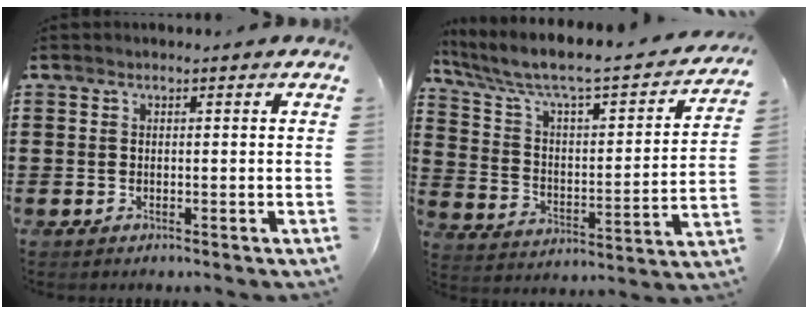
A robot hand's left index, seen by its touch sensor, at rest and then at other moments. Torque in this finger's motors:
{"motor_torque": [2.14, 0.00, 0.18, 0.01]}